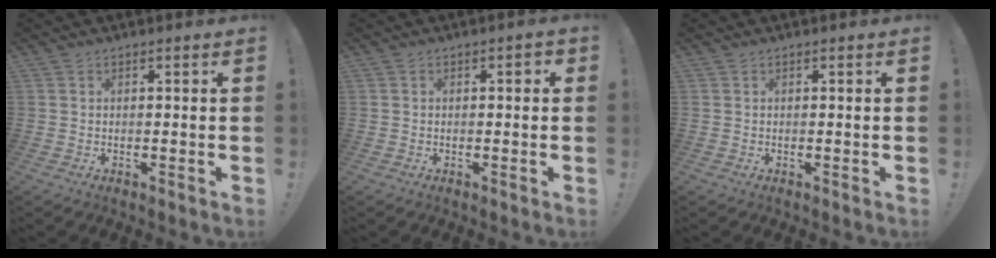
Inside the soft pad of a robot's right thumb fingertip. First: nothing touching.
{"total": 1.2, "force": [-0.4, 0.6, 0.9], "torque": [-0.008, 0.002, -0.010]}
{"total": 0.0}